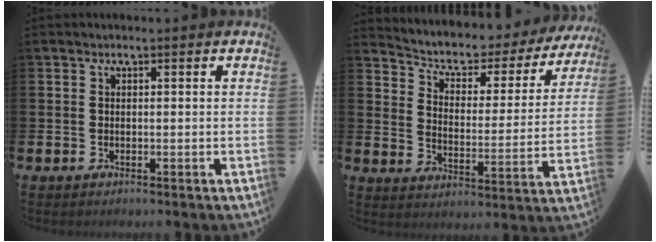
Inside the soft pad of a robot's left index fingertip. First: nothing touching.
{"total": 5.1, "force": [4.4, 2.1, 1.5], "torque": [-0.058, -0.034, 0.067]}